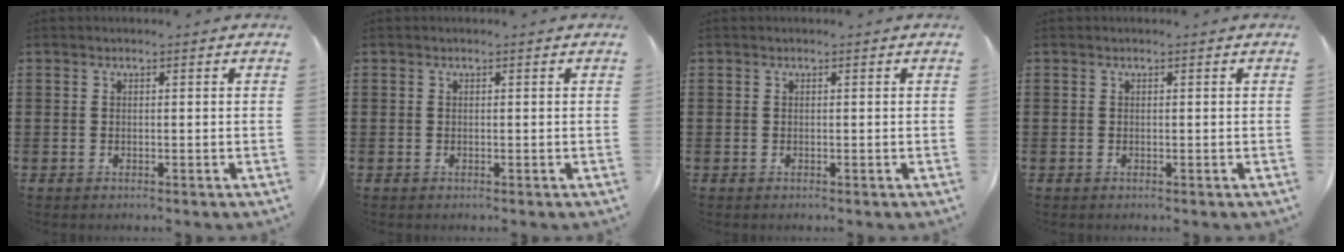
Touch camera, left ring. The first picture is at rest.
{"total": 0.0}
{"total": 0.0}
{"total": 0.0}